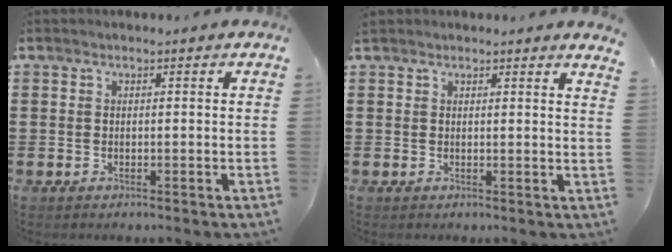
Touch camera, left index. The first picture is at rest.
{"total": 1.6, "force": [1.5, -0.2, 0.5], "torque": [-0.013, -0.002, 0.028]}